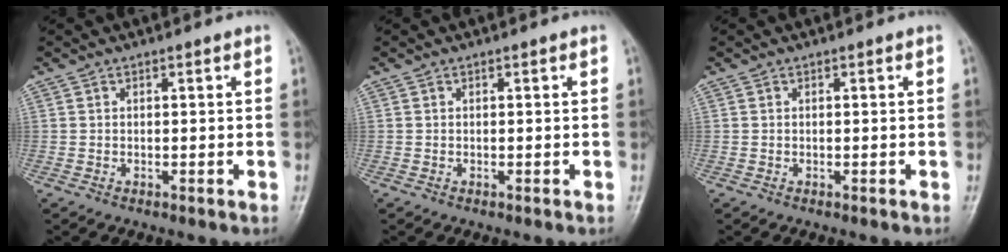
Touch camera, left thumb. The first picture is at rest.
{"total": 0.0}
{"total": 0.0}